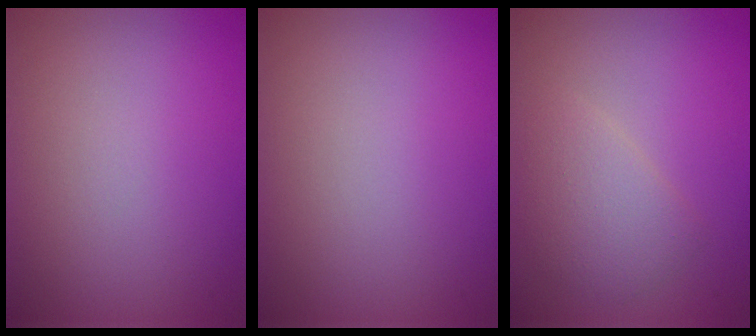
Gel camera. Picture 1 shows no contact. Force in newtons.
{"total": 0.0}
{"total": 2.9, "press": 2.9, "slide": 0.1}